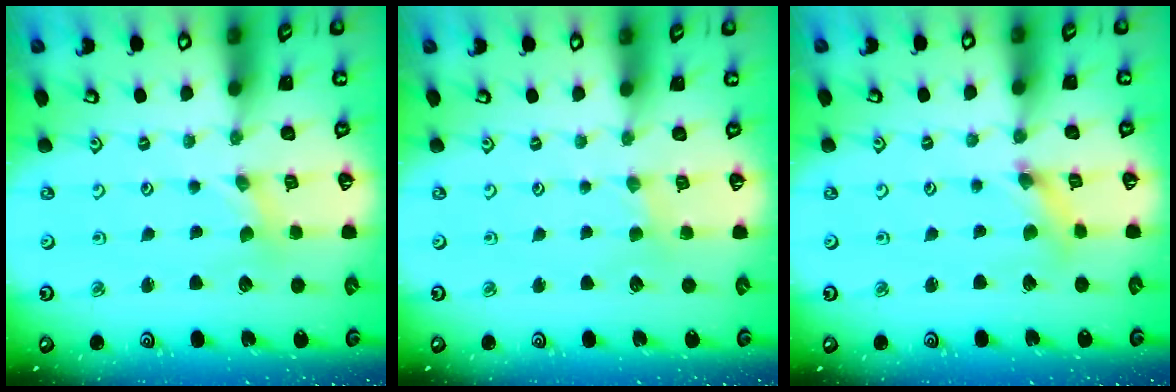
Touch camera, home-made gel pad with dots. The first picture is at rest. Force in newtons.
{"total": 1.5, "press": 1.5, "slide": 0.3}
{"total": 3.0, "press": 3.0, "slide": 0.2}